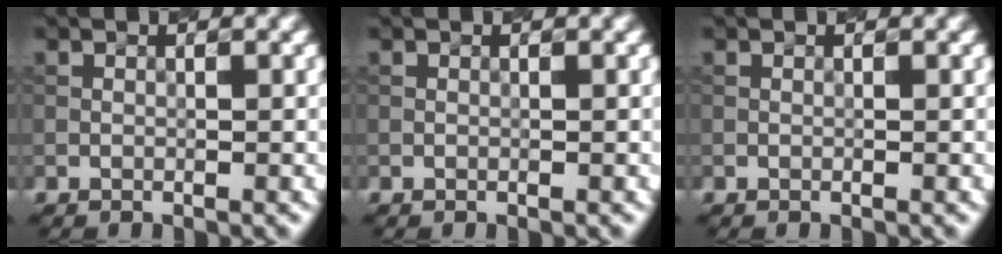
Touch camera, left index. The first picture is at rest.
{"total": 0.0}
{"total": 0.0}